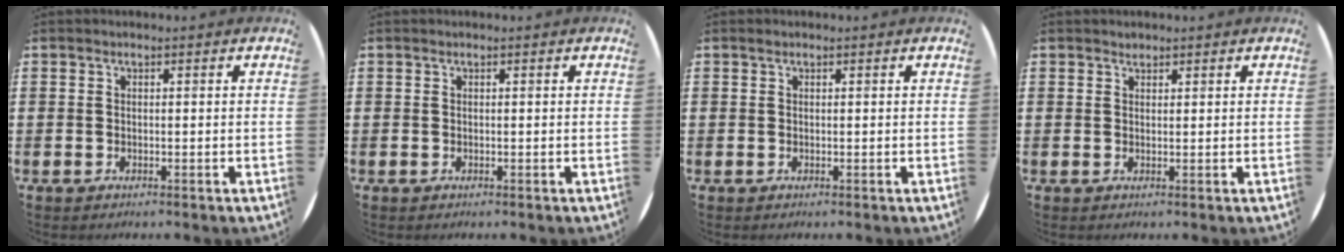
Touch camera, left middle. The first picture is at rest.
{"total": 0.0}
{"total": 0.0}
{"total": 0.8, "force": [0.8, 0.3, 0.0], "torque": [0.006, -0.002, 0.013]}